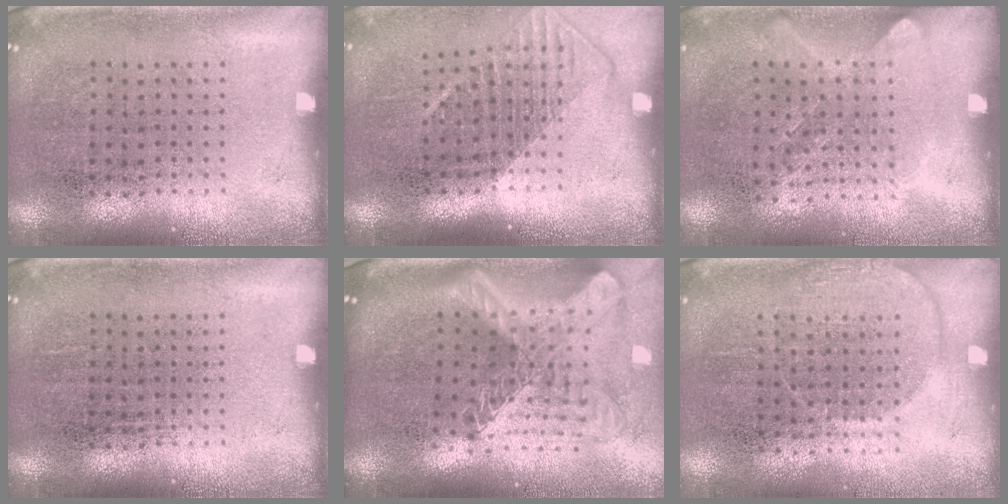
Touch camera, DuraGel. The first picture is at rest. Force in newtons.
{"total": 1.3, "press": 1.1, "slide": 0.8}
{"total": 1.2, "press": 1.0, "slide": 0.7}
{"total": 0.0}
{"total": 3.0, "press": 2.1, "slide": 2.1}
{"total": 1.4, "press": 1.2, "slide": 0.6}